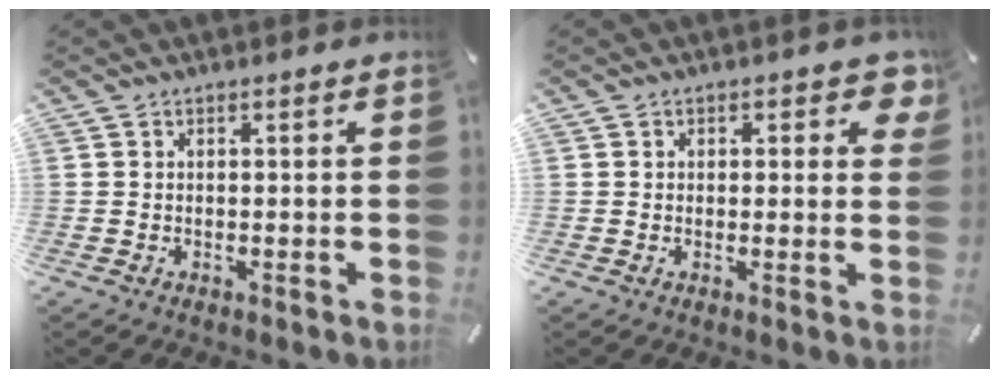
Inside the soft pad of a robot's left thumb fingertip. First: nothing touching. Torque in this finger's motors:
{"motor_torque": [0.20, 0.10, 0.09, 0.10, -0.06]}